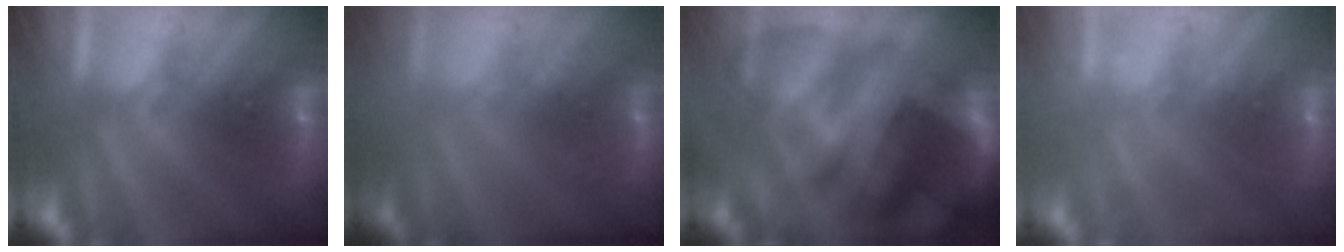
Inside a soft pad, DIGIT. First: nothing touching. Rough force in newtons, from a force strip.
{"total": 2.4}
{"total": 8.2}
{"total": 2.3}